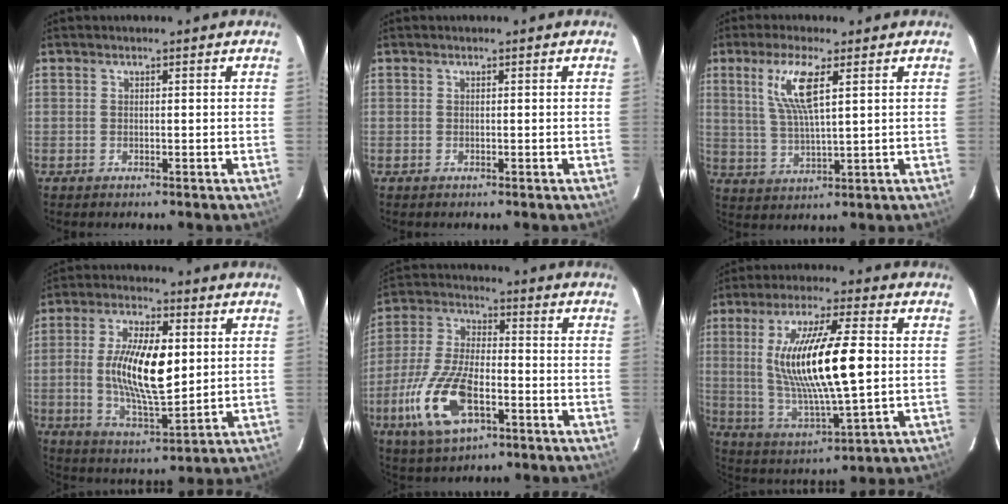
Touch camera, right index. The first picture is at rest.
{"total": 0.0}
{"total": 8.6, "force": [3.5, 1.4, 7.7], "torque": [-0.158, -0.001, 0.074]}
{"total": 14.9, "force": [1.0, 6.2, 13.6], "torque": [-0.252, -0.002, 0.021]}
{"total": 15.9, "force": [-6.4, 7.2, 12.7], "torque": [-0.284, -0.012, -0.117]}
{"total": 18.4, "force": [1.8, 3.6, 17.9], "torque": [-0.337, -0.008, 0.045]}